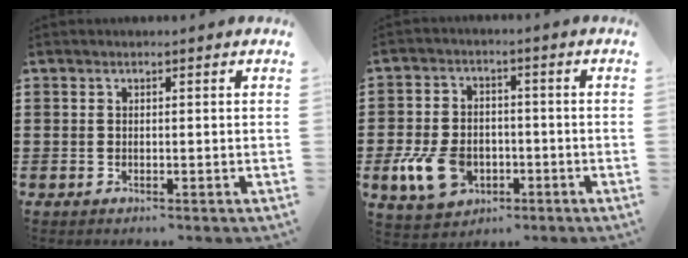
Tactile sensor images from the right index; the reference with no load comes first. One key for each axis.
{"total": 9.1, "fx": -2.8, "fy": 6.4, "fz": 5.8, "tx": -0.149, "ty": 0.005, "tz": -0.054}